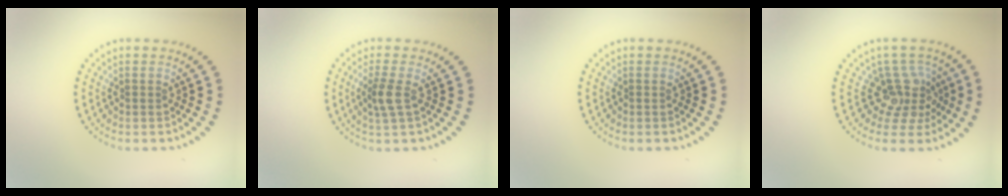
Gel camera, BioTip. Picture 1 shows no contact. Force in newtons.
{"total": 2.0, "press": 1.7, "slide": 1.1}
{"total": 0.0}
{"total": 3.6, "press": 2.5, "slide": 2.6}